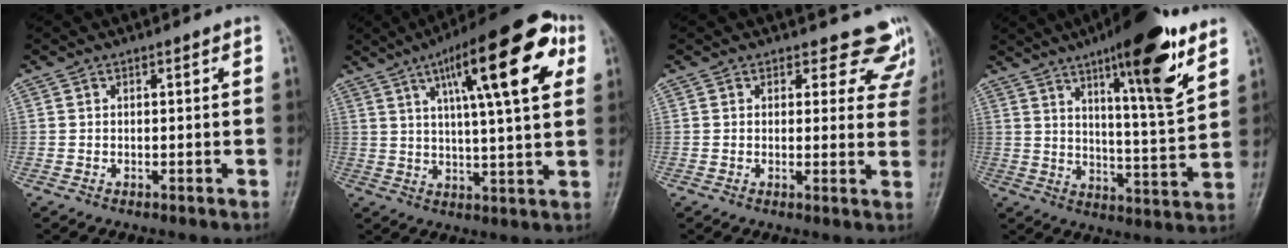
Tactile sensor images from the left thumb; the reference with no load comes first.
{"total": 20.5, "force": [8.1, 5.2, 18.0], "torque": [-0.241, 0.002, 0.116]}
{"total": 8.2, "force": [7.2, 3.9, 0.2], "torque": [0.056, -0.039, 0.050]}
{"total": 17.5, "force": [10.1, 3.4, 13.9], "torque": [-0.186, -0.057, 0.156]}